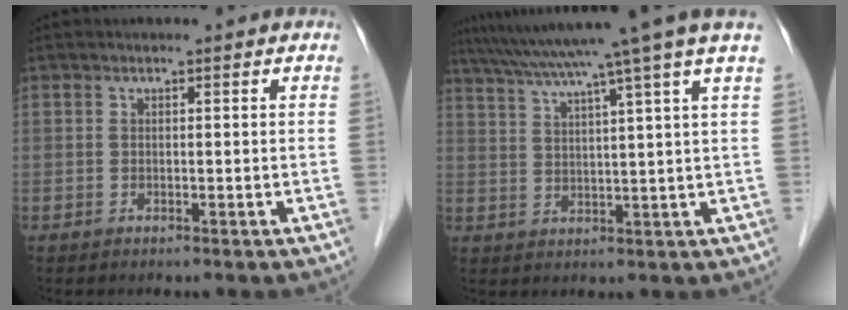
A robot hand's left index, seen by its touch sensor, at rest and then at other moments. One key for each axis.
{"total": 15.4, "fx": 12.1, "fy": -2.5, "fz": 9.2, "tx": -0.155, "ty": 0.001, "tz": 0.166}